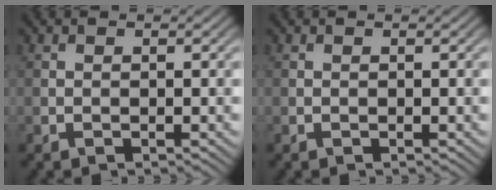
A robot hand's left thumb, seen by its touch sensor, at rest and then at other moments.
{"total": 0.0}